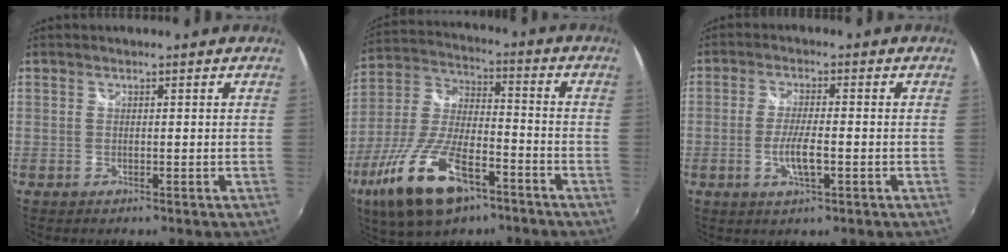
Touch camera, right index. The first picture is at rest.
{"total": 19.5, "force": [-10.9, 7.8, 14.2], "torque": [-0.300, -0.035, -0.197]}
{"total": 5.3, "force": [-1.7, 1.0, 4.9], "torque": [-0.098, -0.007, -0.031]}